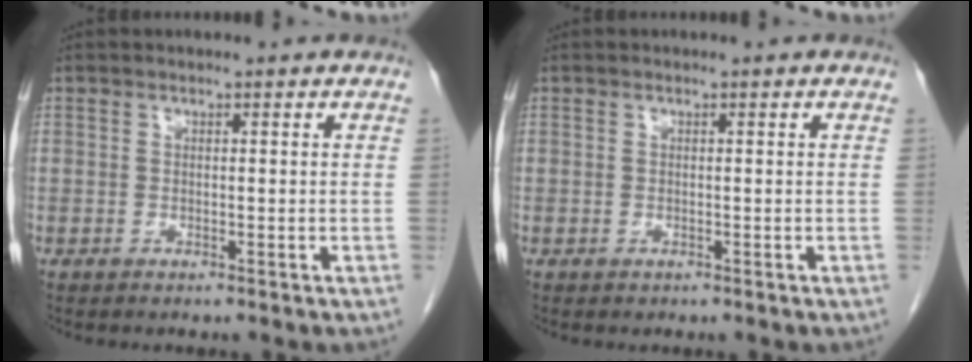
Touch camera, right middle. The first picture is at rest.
{"total": 0.0}